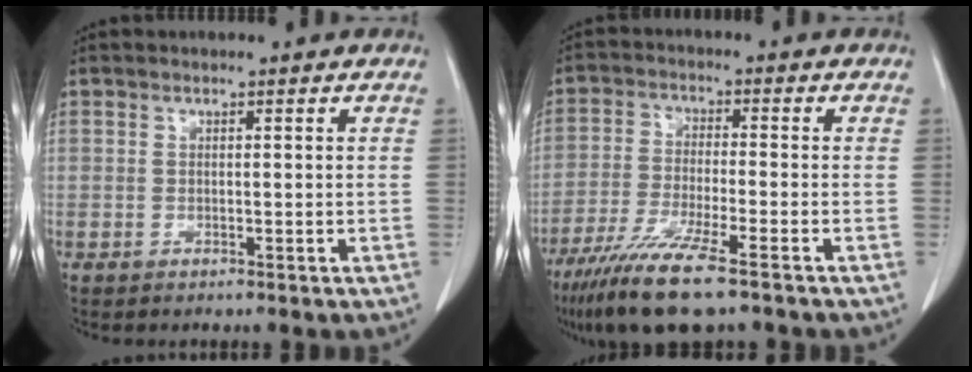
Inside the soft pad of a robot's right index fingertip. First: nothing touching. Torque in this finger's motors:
{"motor_torque": [1.10, -1.04, 0.45, 0.17]}